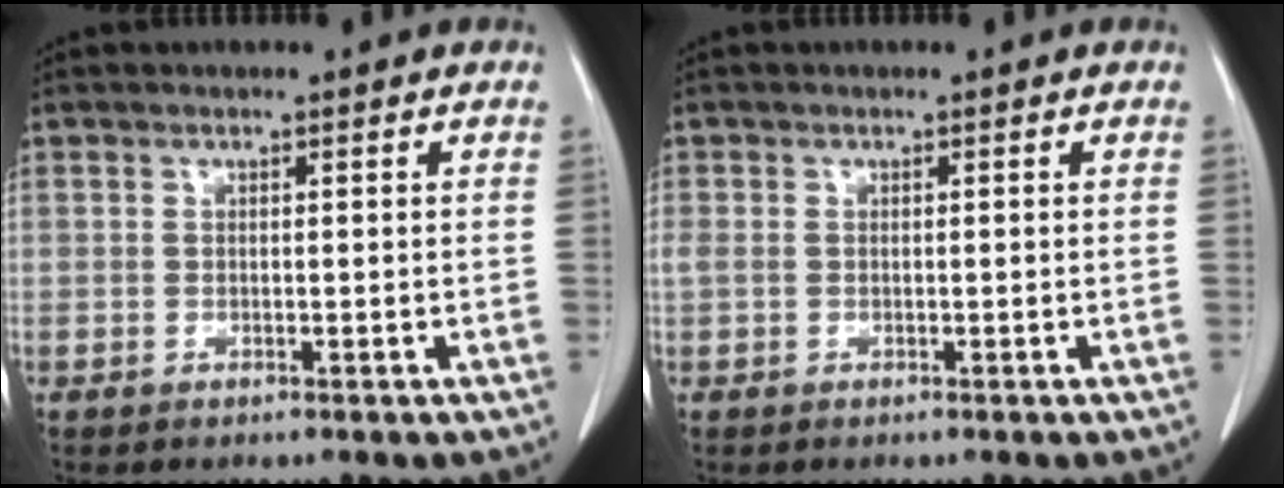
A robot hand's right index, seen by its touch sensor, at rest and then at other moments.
{"total": 0.9, "force": [0.0, 0.6, 0.7], "torque": [-0.029, 0.012, 0.003]}